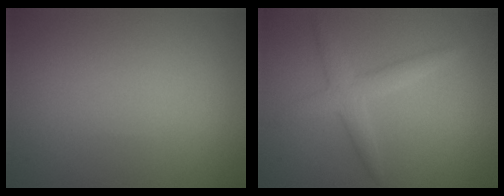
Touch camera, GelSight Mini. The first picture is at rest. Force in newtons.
{"total": 2.6, "press": 2.6, "slide": 0.2}